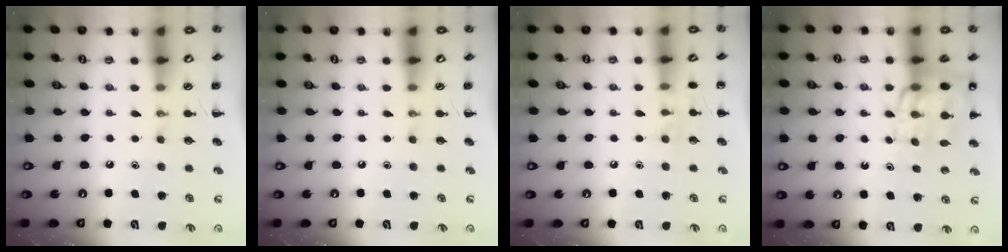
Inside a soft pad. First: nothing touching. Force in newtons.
{"total": 0.0}
{"total": 5.9, "press": 5.8, "slide": 1.4}
{"total": 15.8, "press": 15.3, "slide": 3.9}